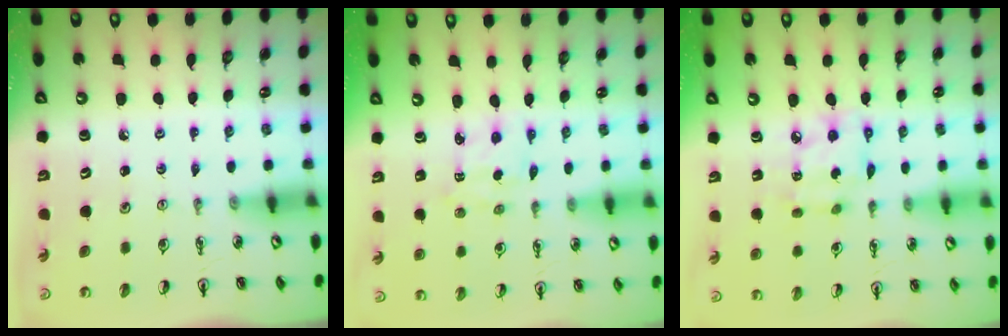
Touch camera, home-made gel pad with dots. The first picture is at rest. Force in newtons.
{"total": 1.9, "press": 1.8, "slide": 0.6}
{"total": 7.8, "press": 7.8, "slide": 0.5}